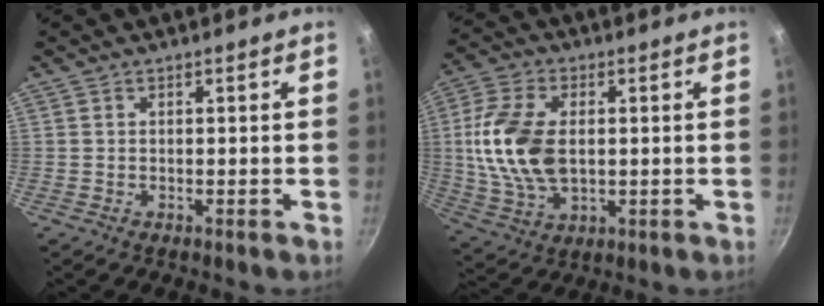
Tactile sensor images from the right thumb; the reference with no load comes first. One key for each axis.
{"total": 14.9, "fx": 0.9, "fy": 9.1, "fz": 11.8, "tx": -0.223, "ty": 0.000, "tz": 0.018}